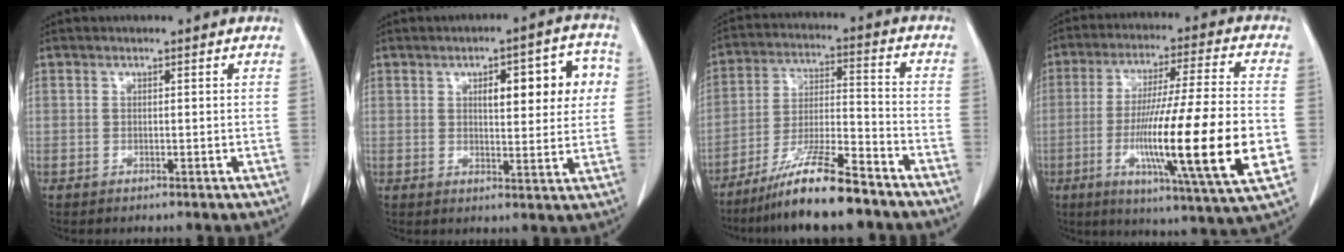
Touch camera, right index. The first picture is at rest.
{"total": 10.4, "force": [2.7, 3.3, 9.5], "torque": [-0.117, 0.025, 0.036]}
{"total": 12.7, "force": [-9.9, 1.0, 7.9], "torque": [-0.143, -0.015, -0.177]}
{"total": 21.5, "force": [-4.5, 0.2, 21.0], "torque": [-0.341, -0.022, -0.077]}